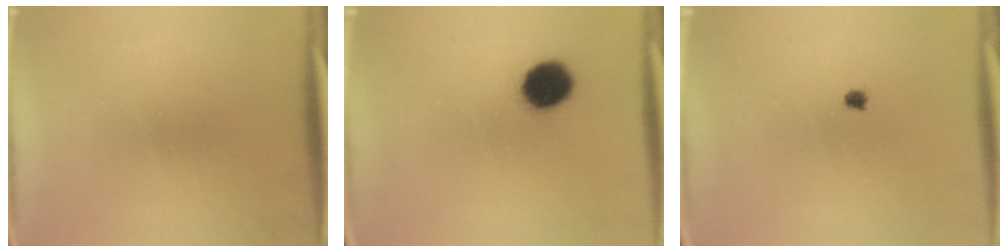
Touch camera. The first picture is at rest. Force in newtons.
{"total": 8.5}
{"total": 0.6}